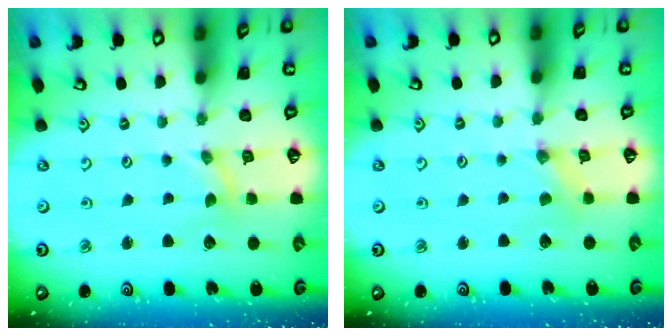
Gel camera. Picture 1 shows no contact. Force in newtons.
{"total": 0.8, "press": 0.8, "slide": 0.2}